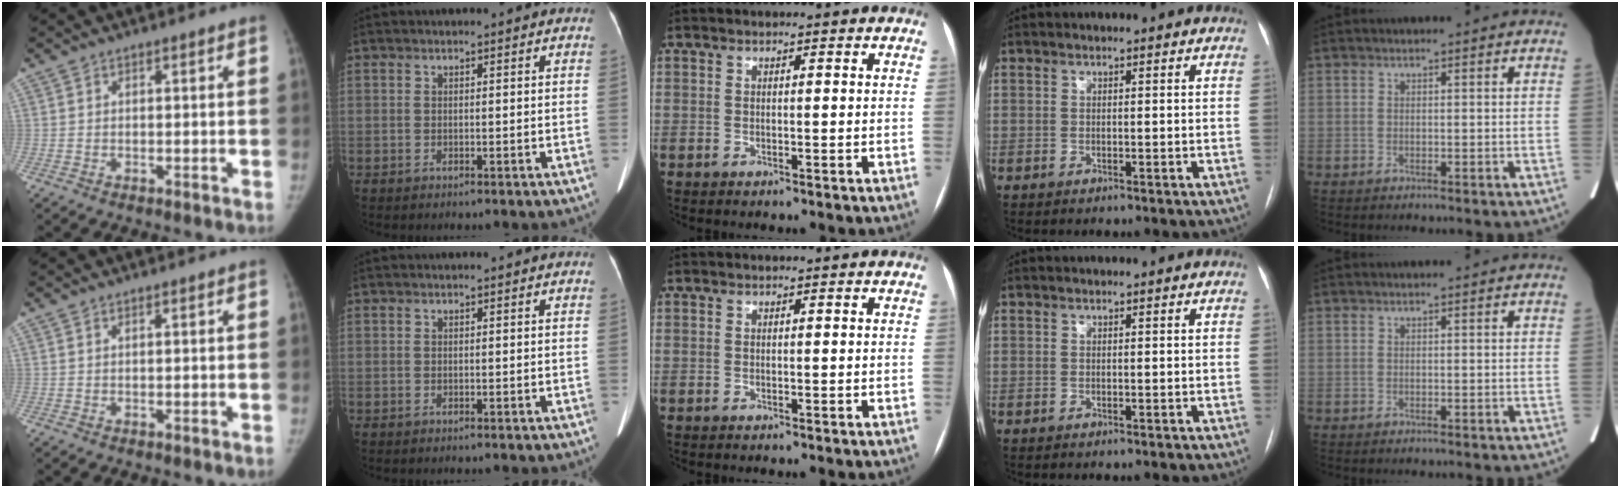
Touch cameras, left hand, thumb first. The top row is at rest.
{}